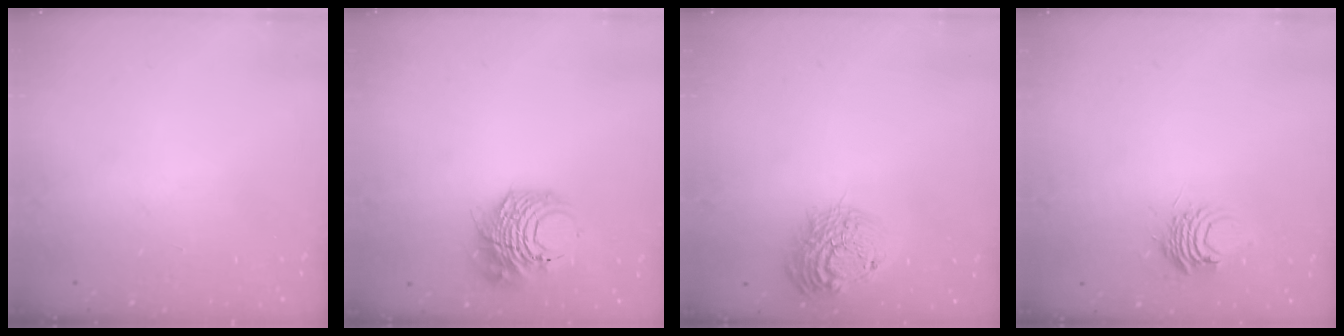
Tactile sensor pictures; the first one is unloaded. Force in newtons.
{"total": 10.7, "press": 10.5, "slide": 1.7}
{"total": 14.9, "press": 14.9, "slide": 0.9}
{"total": 6.8, "press": 6.7, "slide": 0.7}